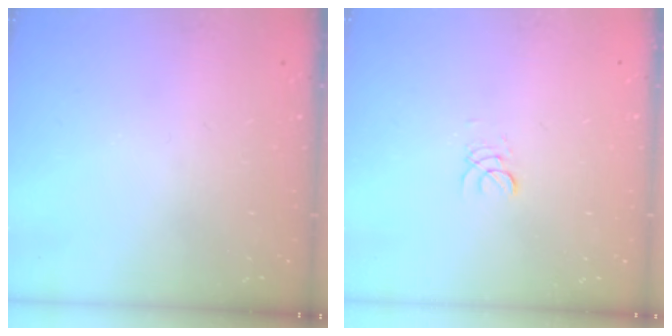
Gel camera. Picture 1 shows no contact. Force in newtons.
{"total": 2.0, "press": 2.0, "slide": 0.2}